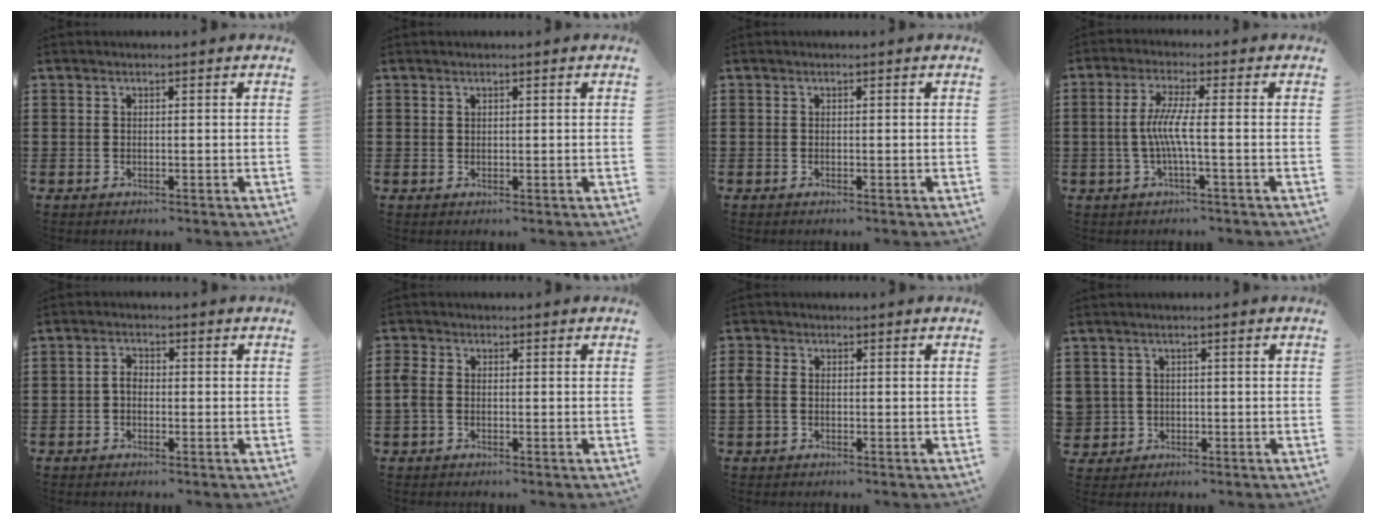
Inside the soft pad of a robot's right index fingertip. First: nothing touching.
{"total": 0.6, "force": [0.4, 0.4, 0.1], "torque": [-0.004, 0.001, 0.009]}
{"total": 0.0}
{"total": 5.2, "force": [-0.8, 0.1, 5.1], "torque": [-0.109, -0.008, -0.024]}
{"total": 2.1, "force": [-0.6, 1.3, 1.6], "torque": [-0.039, 0.001, -0.015]}
{"total": 2.1, "force": [-0.5, 1.5, 1.4], "torque": [-0.046, -0.002, -0.014]}
{"total": 2.0, "force": [-0.3, 1.5, 1.3], "torque": [-0.043, -0.002, -0.011]}
{"total": 2.1, "force": [-0.2, 2.1, -0.1], "torque": [-0.011, 0.006, -0.008]}